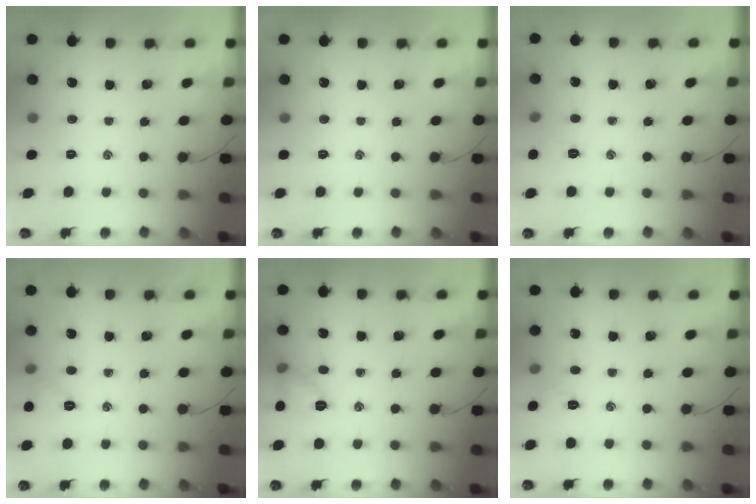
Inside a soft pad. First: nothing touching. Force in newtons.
{"total": 0.0}
{"total": 4.5, "press": 4.4, "slide": 1.2}
{"total": 5.3, "press": 5.1, "slide": 1.5}
{"total": 8.4, "press": 8.3, "slide": 1.0}
{"total": 2.4, "press": 2.3, "slide": 0.7}